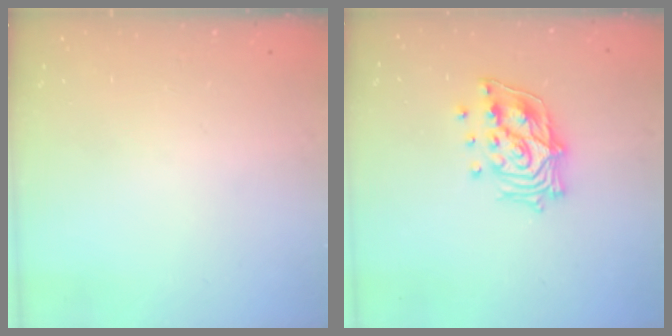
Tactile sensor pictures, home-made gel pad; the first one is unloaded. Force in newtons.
{"total": 14.0, "press": 13.9, "slide": 1.7}